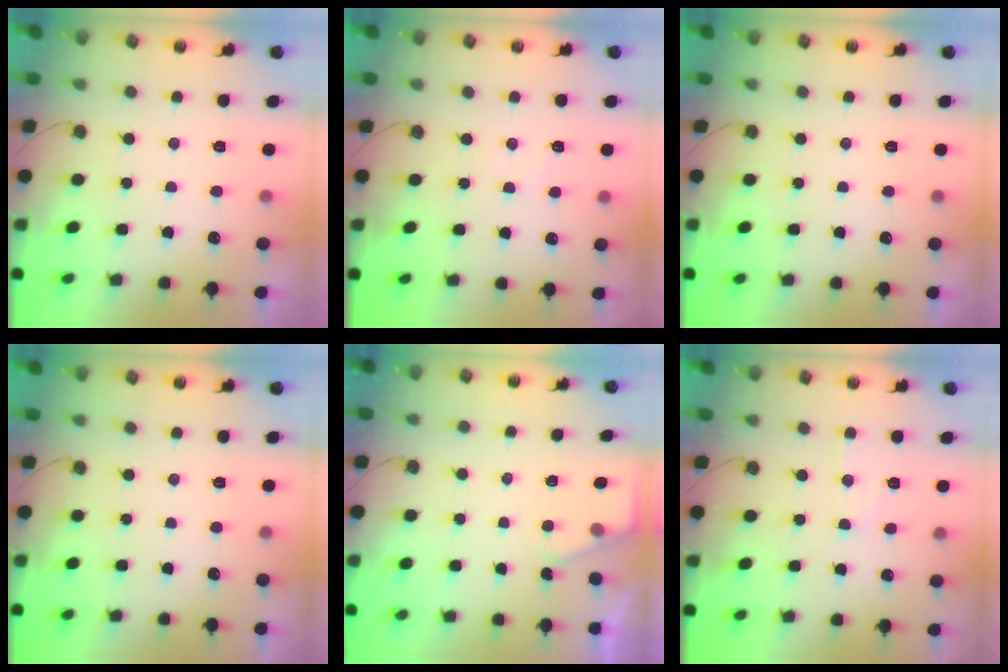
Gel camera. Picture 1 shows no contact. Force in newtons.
{"total": 4.6, "press": 4.6, "slide": 0.5}
{"total": 0.0}
{"total": 0.0}
{"total": 2.0, "press": 2.0, "slide": 0.3}
{"total": 6.3, "press": 6.3, "slide": 0.2}